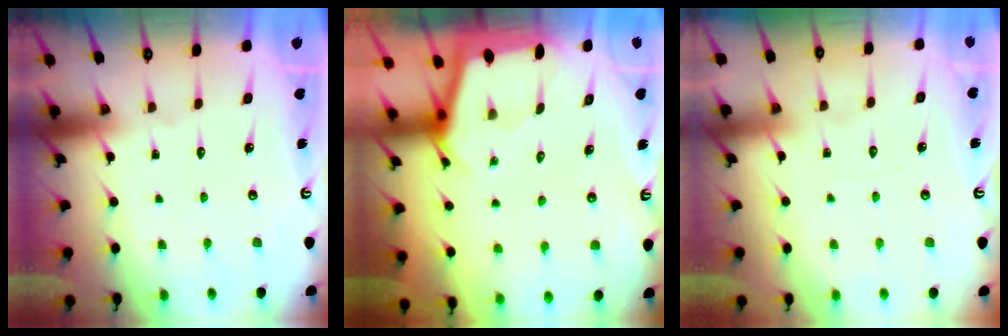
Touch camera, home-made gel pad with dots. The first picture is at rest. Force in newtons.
{"total": 2.1, "press": 2.1, "slide": 0.1}
{"total": 3.7, "press": 3.6, "slide": 0.5}